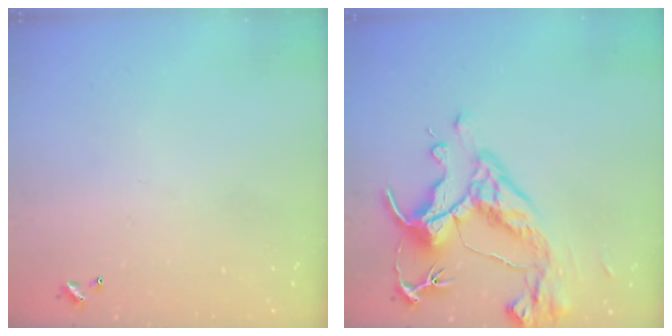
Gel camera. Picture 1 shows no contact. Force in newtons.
{"total": 9.1, "press": 9.0, "slide": 1.6}